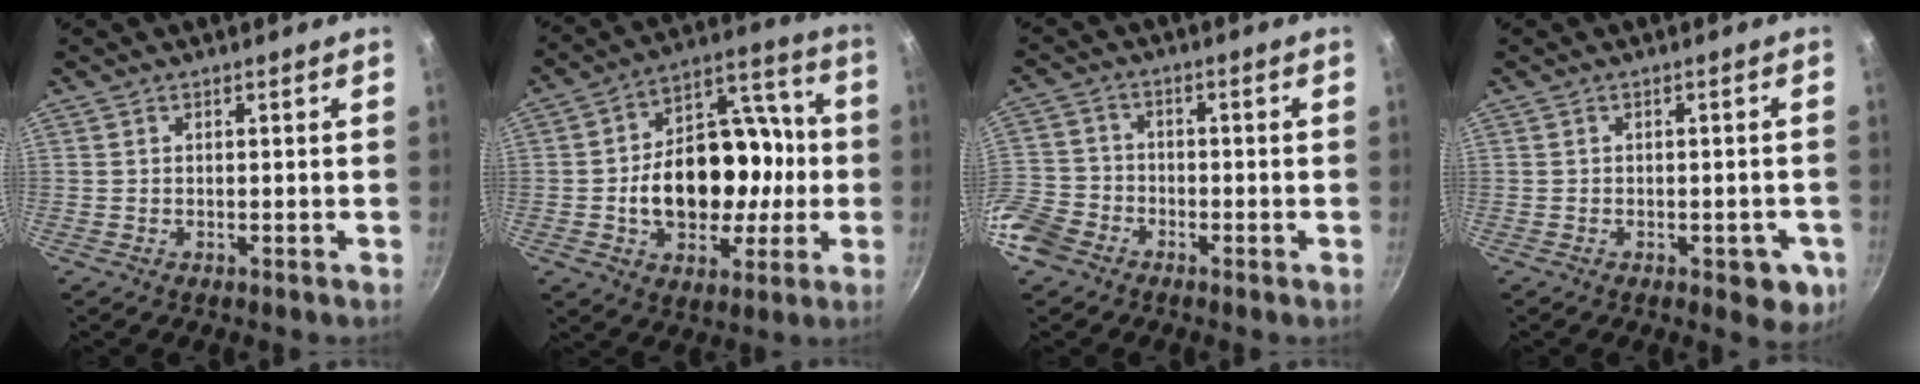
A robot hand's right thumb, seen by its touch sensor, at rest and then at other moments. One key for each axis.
{"total": 21.1, "fx": -1.8, "fy": 13.6, "fz": 16.0, "tx": -0.204, "ty": 0.044, "tz": -0.019}
{"total": 8.2, "fx": -5.0, "fy": 5.8, "fz": 3.0, "tx": -0.060, "ty": 0.019, "tz": -0.105}
{"total": 5.0, "fx": -2.2, "fy": 2.4, "fz": 3.8, "tx": -0.020, "ty": 0.008, "tz": -0.024}